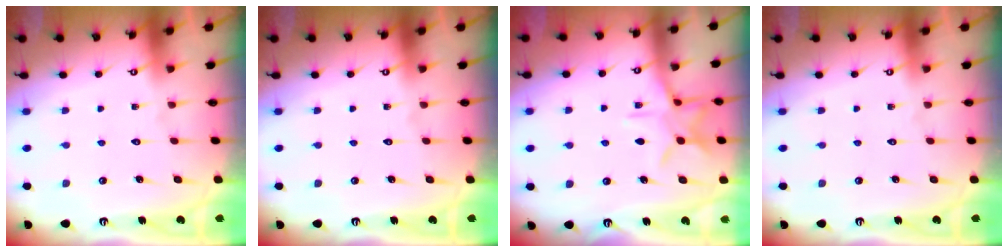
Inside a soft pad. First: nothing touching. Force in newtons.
{"total": 0.0}
{"total": 9.4, "press": 9.4, "slide": 0.5}
{"total": 0.0}